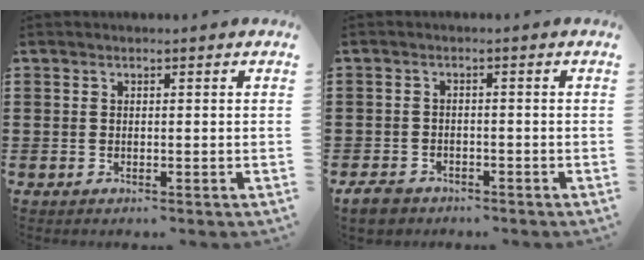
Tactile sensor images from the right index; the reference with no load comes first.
{"total": 2.6, "force": [-2.2, 1.1, 0.7], "torque": [-0.025, 0.003, -0.048]}